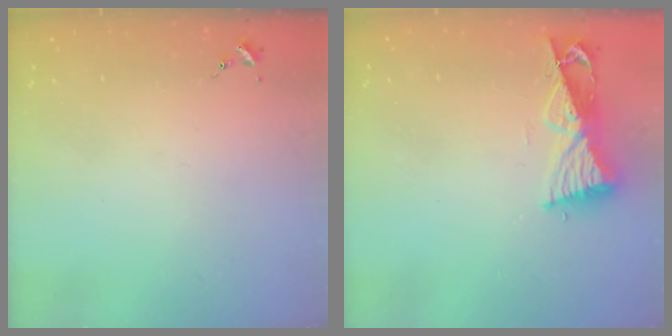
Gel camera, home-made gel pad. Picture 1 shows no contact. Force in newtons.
{"total": 9.0, "press": 9.0, "slide": 1.1}